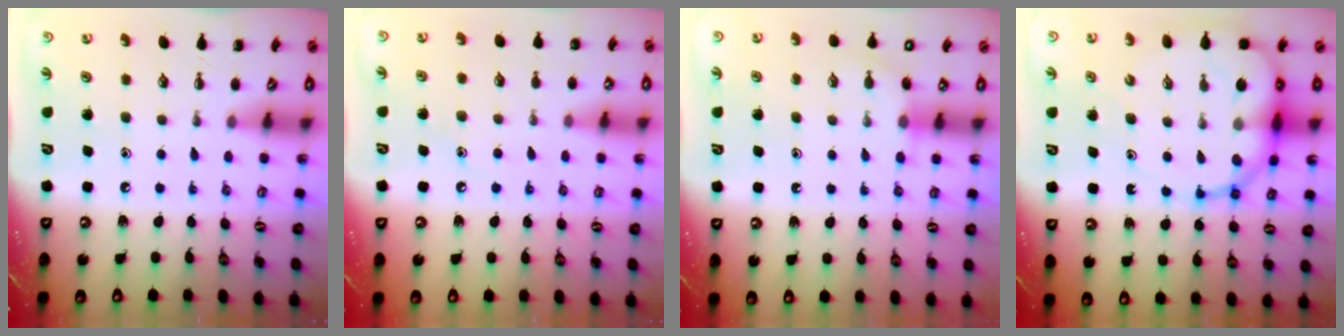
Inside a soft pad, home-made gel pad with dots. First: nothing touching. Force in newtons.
{"total": 6.7, "press": 6.5, "slide": 1.7}
{"total": 5.9, "press": 5.7, "slide": 1.3}
{"total": 13.6, "press": 13.2, "slide": 3.2}